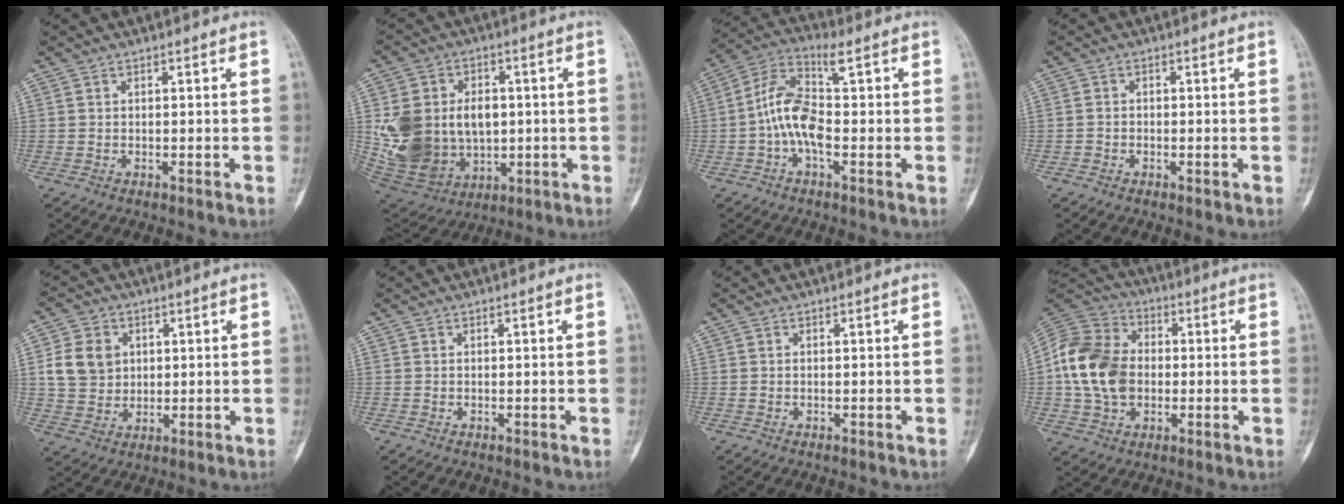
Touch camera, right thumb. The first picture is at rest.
{"total": 21.1, "force": [0.5, 16.0, 13.7], "torque": [-0.249, 0.001, 0.041]}
{"total": 9.4, "force": [-0.5, 4.0, 8.5], "torque": [-0.184, 0.034, -0.016]}
{"total": 1.1, "force": [-0.6, 1.0, 0.3], "torque": [0.000, 0.005, -0.015]}
{"total": 8.6, "force": [1.9, 7.3, 4.2], "torque": [-0.058, -0.002, 0.039]}
{"total": 0.0}
{"total": 0.0}
{"total": 16.6, "force": [-0.7, 12.4, 11.0], "torque": [-0.196, 0.025, -0.016]}